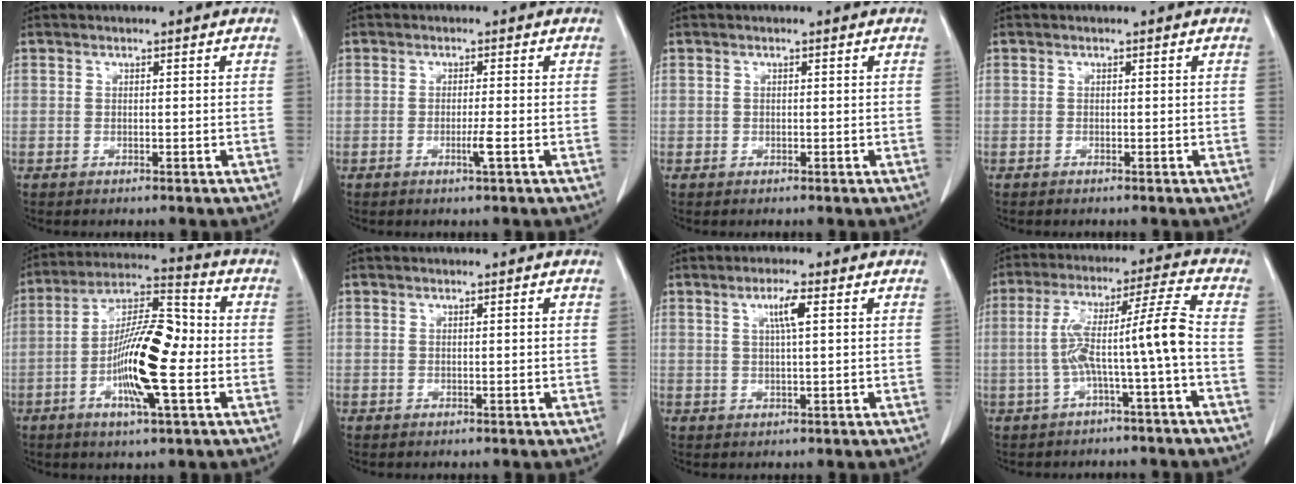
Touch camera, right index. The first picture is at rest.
{"total": 1.9, "force": [-0.7, -0.4, 1.7], "torque": [-0.034, -0.003, -0.011]}
{"total": 0.0}
{"total": 0.0}
{"total": 14.4, "force": [-2.7, 3.0, 13.8], "torque": [-0.252, 0.012, -0.047]}
{"total": 0.6, "force": [0.2, -0.1, 0.5], "torque": [-0.010, 0.003, 0.005]}
{"total": 3.5, "force": [1.3, 0.0, 3.3], "torque": [-0.060, 0.002, 0.023]}
{"total": 9.3, "force": [-1.9, -1.1, 9.0], "torque": [-0.166, 0.038, -0.028]}